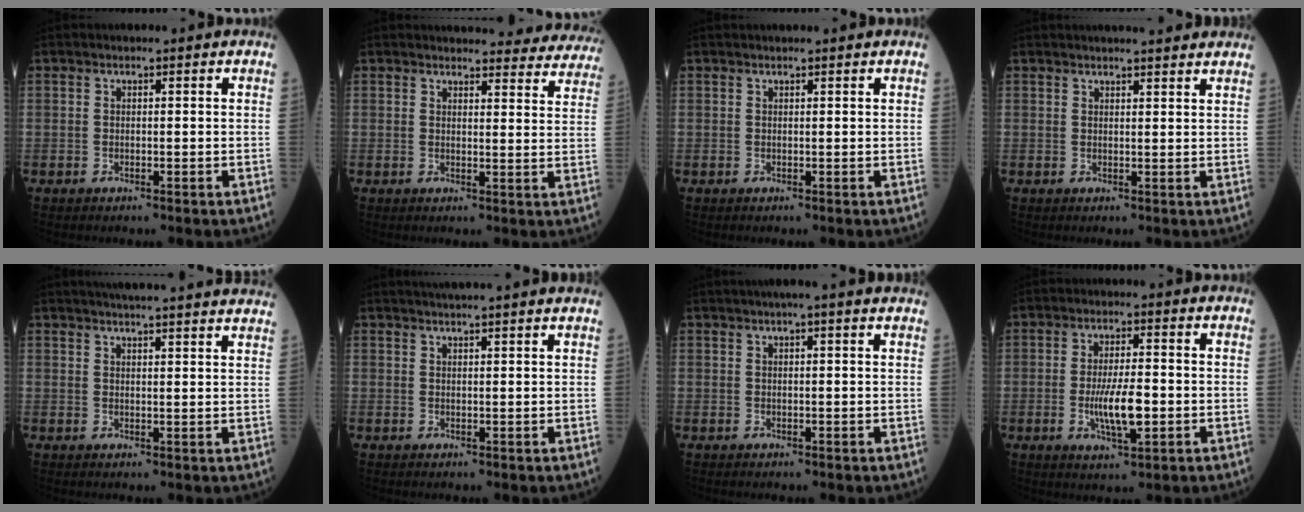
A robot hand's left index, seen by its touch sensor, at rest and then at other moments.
{"total": 20.2, "force": [19.2, 4.6, 4.0], "torque": [-0.029, -0.043, 0.202]}
{"total": 2.0, "force": [1.8, 0.0, 0.7], "torque": [-0.007, 0.022, 0.027]}
{"total": 7.5, "force": [6.8, 0.7, 3.0], "torque": [-0.039, 0.020, 0.078]}
{"total": 20.2, "force": [18.8, 0.4, 7.5], "torque": [-0.106, -0.001, 0.228]}
{"total": 8.5, "force": [7.6, -0.5, 3.9], "torque": [-0.056, 0.029, 0.089]}
{"total": 6.1, "force": [4.9, -0.1, 3.5], "torque": [-0.050, 0.026, 0.058]}
{"total": 6.8, "force": [-1.4, 1.5, 6.5], "torque": [-0.127, -0.009, -0.023]}